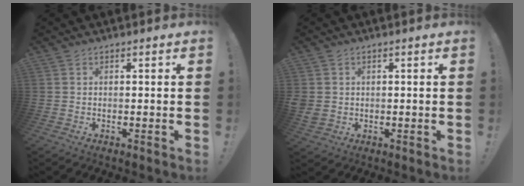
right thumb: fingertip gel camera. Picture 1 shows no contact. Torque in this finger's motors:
{"motor_torque": [-0.50, 0.47, 0.36, 0.47, 0.29]}